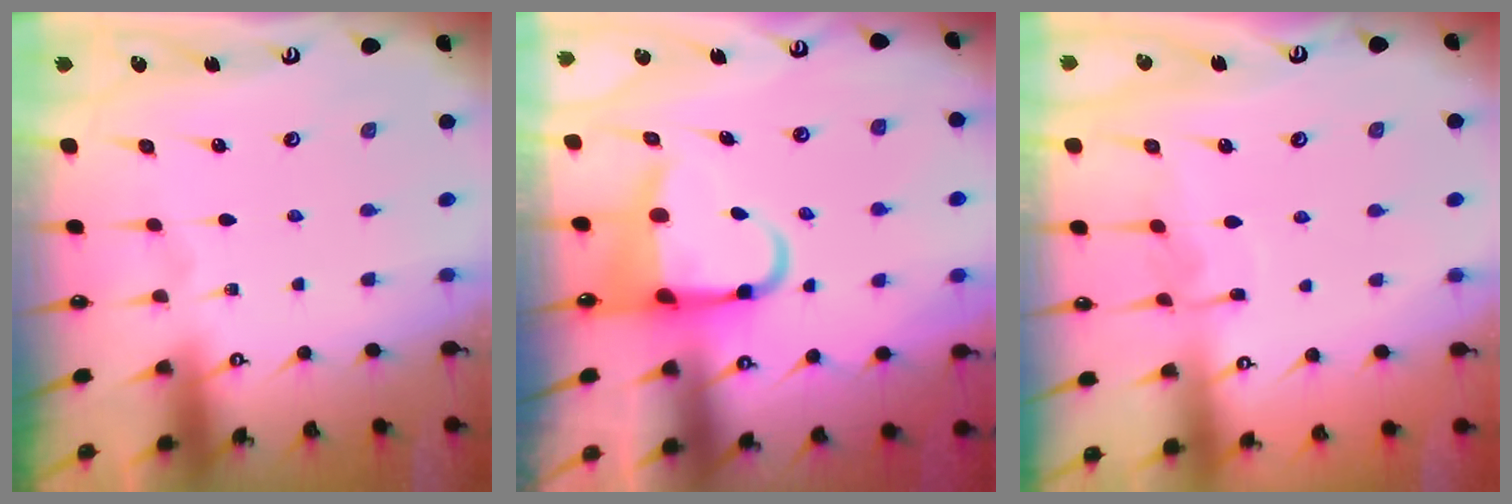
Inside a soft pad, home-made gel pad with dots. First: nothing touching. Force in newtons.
{"total": 8.2, "press": 8.0, "slide": 1.7}
{"total": 6.7, "press": 6.7, "slide": 0.5}